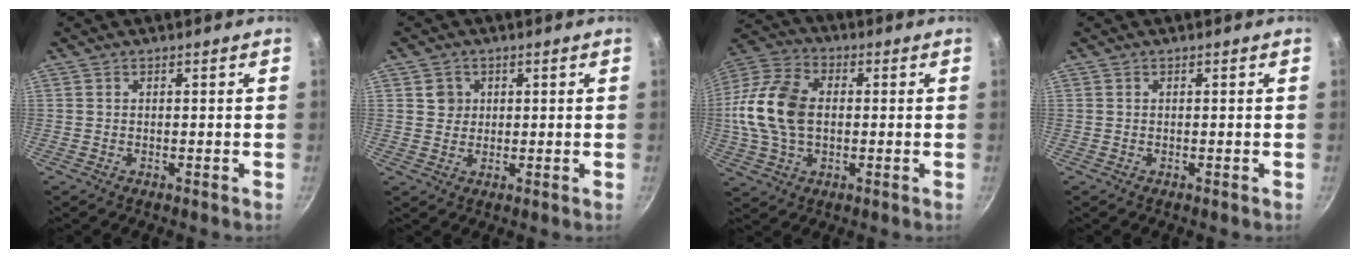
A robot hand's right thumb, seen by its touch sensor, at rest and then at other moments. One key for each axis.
{"total": 3.2, "fx": 0.9, "fy": 3.0, "fz": 0.8, "tx": 0.006, "ty": 0.001, "tz": 0.012}
{"total": 15.9, "fx": 0.2, "fy": 10.5, "fz": 12.0, "tx": -0.227, "ty": 0.026, "tz": -0.008}
{"total": 0.0}